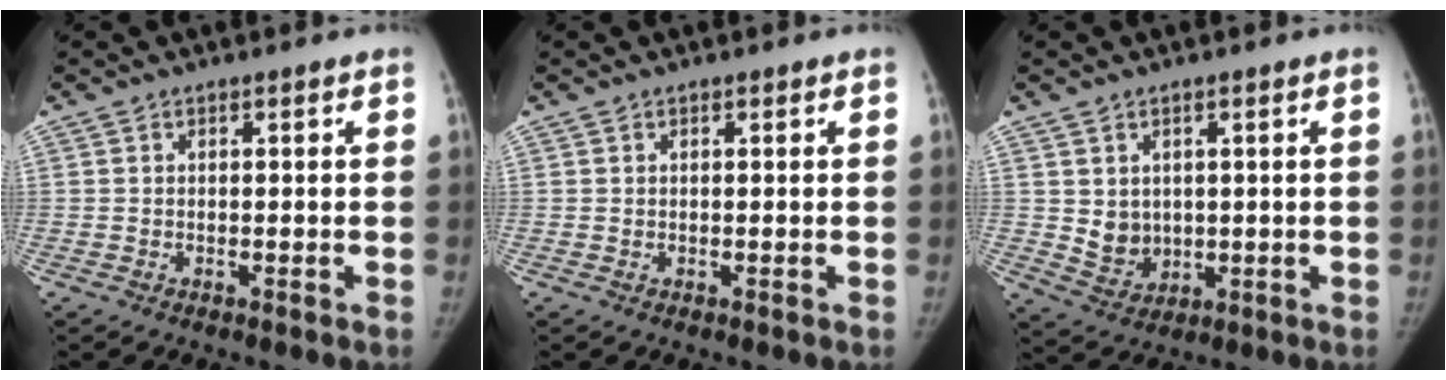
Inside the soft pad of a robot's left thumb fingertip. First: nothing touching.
{"total": 0.0}
{"total": 5.3, "force": [0.9, 4.5, 2.6], "torque": [-0.027, -0.015, 0.033]}